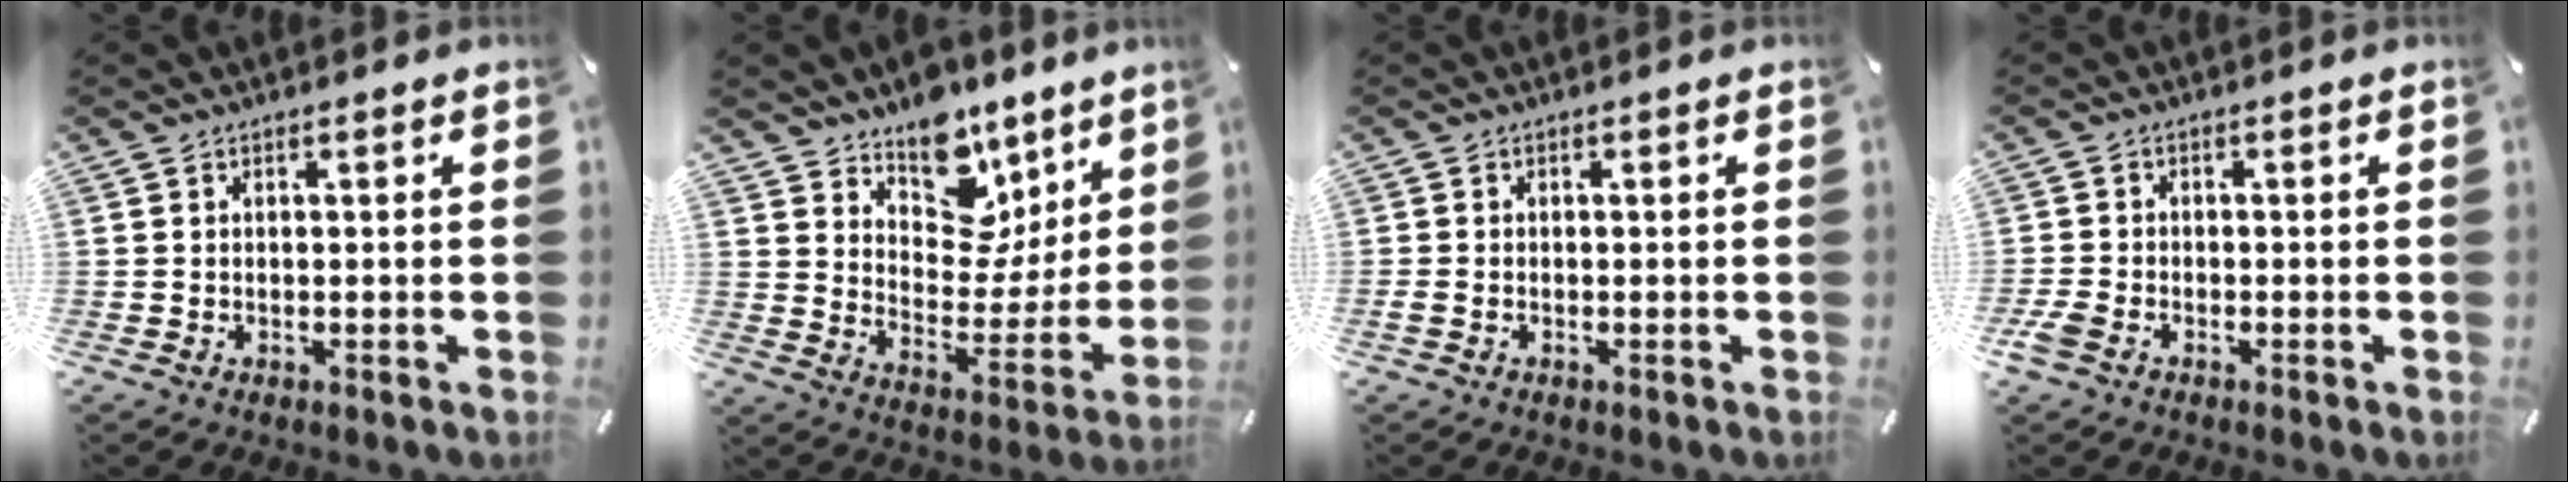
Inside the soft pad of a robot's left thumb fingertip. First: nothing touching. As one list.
[{"total": 13.6, "force": [9.8, 8.5, 4.1], "torque": [-0.055, -0.098, 0.180]}, {"total": 0.9, "force": [-0.4, 0.5, 0.6], "torque": [-0.012, -0.001, -0.008]}, {"total": 3.0, "force": [-1.7, 1.9, 1.5], "torque": [-0.045, 0.000, -0.036]}]